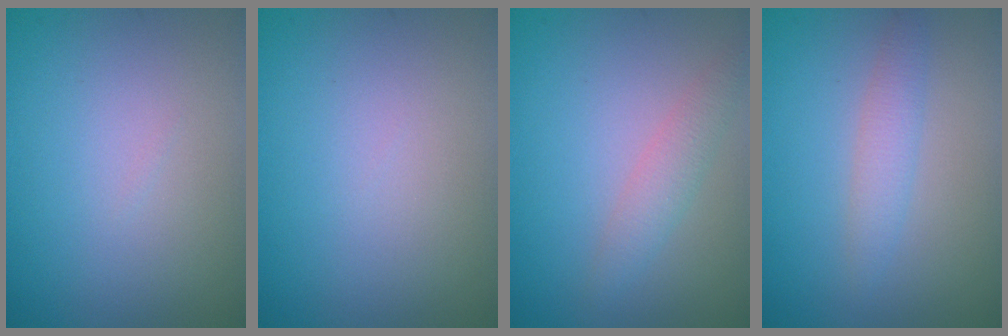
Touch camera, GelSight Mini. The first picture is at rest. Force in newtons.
{"total": 0.0}
{"total": 2.0, "press": 2.0, "slide": 0.1}
{"total": 2.0, "press": 2.0, "slide": 0.0}